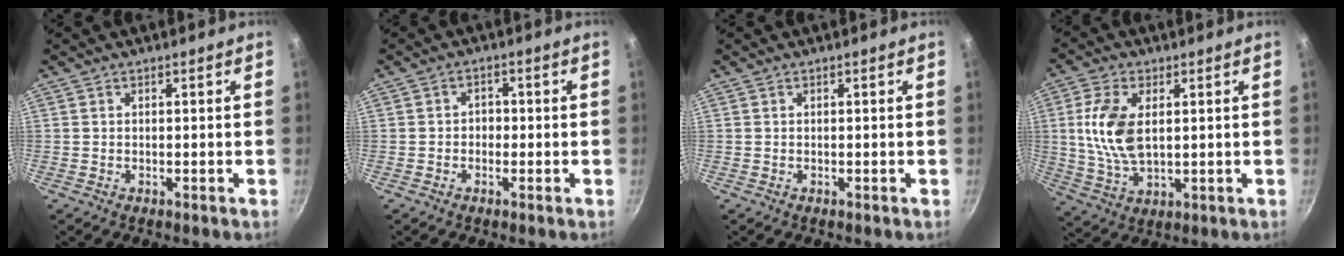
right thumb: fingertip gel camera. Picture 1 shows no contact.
{"total": 2.3, "force": [-0.5, 1.9, 1.1], "torque": [-0.004, 0.008, -0.012]}
{"total": 0.0}
{"total": 11.3, "force": [1.9, 6.2, 9.2], "torque": [-0.181, -0.009, 0.039]}